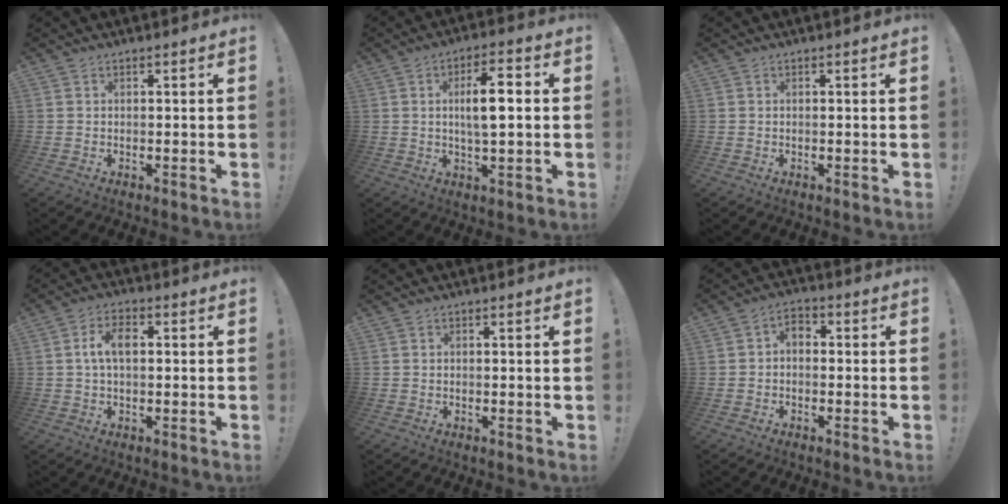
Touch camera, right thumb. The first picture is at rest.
{"total": 8.8, "force": [1.0, 2.8, 8.3], "torque": [-0.133, 0.002, 0.009]}
{"total": 0.0}
{"total": 6.2, "force": [0.8, 3.2, 5.3], "torque": [-0.087, 0.012, 0.011]}
{"total": 0.7, "force": [0.3, -0.3, 0.5], "torque": [-0.003, -0.004, 0.003]}
{"total": 3.3, "force": [-0.9, 2.3, 2.2], "torque": [-0.041, 0.008, -0.017]}